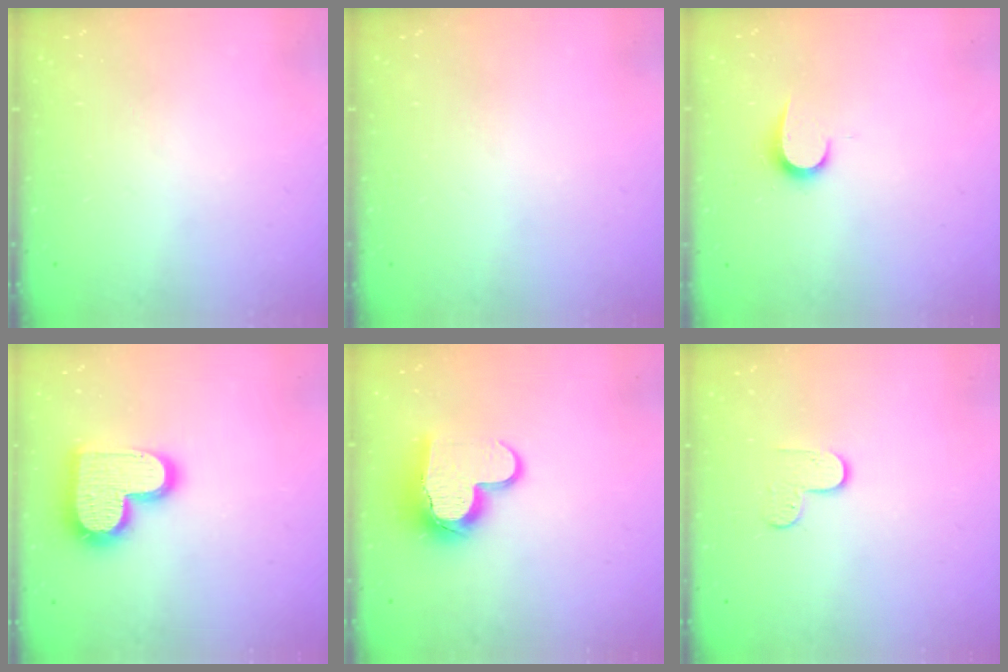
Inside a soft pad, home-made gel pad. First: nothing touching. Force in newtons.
{"total": 0.0}
{"total": 6.2, "press": 6.1, "slide": 0.6}
{"total": 17.6, "press": 17.6, "slide": 1.3}
{"total": 12.1, "press": 12.0, "slide": 1.3}
{"total": 5.4, "press": 5.4, "slide": 0.5}